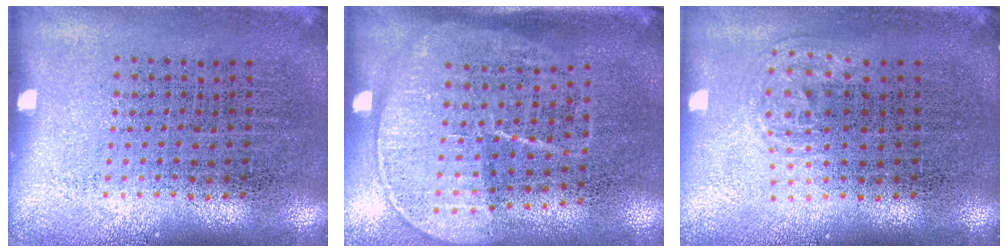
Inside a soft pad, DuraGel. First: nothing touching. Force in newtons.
{"total": 1.6, "press": 1.3, "slide": 0.9}
{"total": 1.0, "press": 0.6, "slide": 0.8}